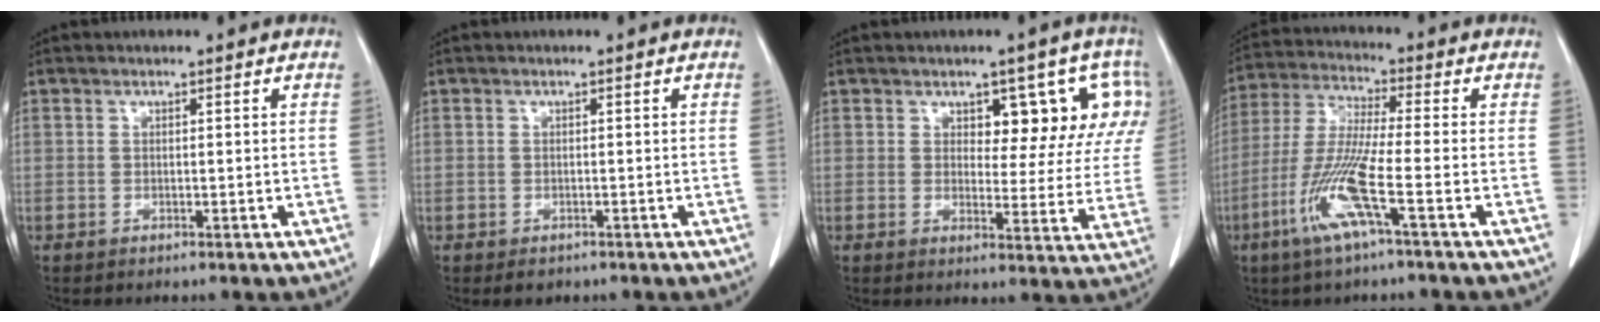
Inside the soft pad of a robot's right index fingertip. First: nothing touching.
{"total": 1.6, "force": [-0.9, 1.2, 0.5], "torque": [-0.007, 0.000, -0.007]}
{"total": 9.2, "force": [4.3, 4.8, 6.6], "torque": [-0.054, 0.010, 0.048]}
{"total": 10.9, "force": [-4.6, -0.3, 9.9], "torque": [-0.209, -0.014, -0.098]}